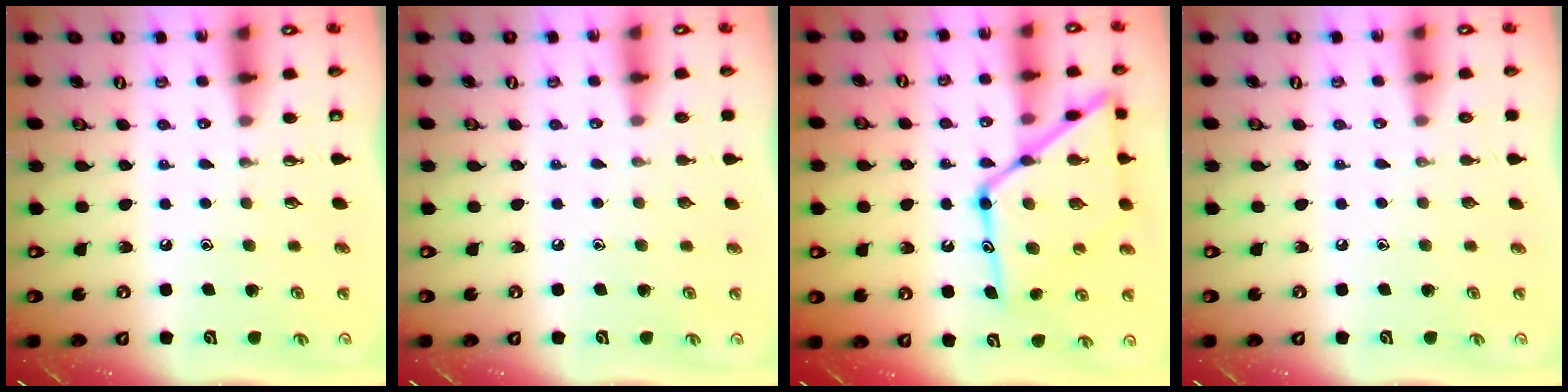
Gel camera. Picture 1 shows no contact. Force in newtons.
{"total": 0.0}
{"total": 21.3, "press": 21.2, "slide": 1.9}
{"total": 0.0}